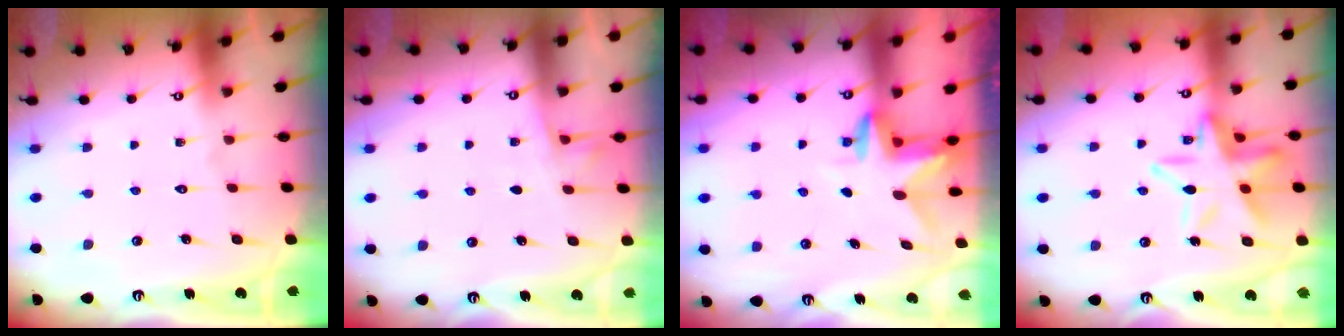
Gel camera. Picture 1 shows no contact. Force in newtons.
{"total": 3.8, "press": 3.7, "slide": 0.5}
{"total": 2.9, "press": 2.9, "slide": 0.3}
{"total": 15.5, "press": 15.4, "slide": 1.5}